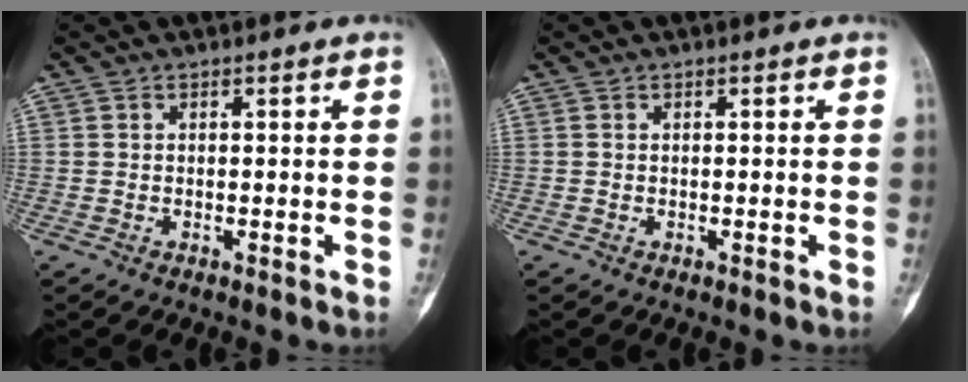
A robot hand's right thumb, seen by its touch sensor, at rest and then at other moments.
{"total": 0.0}